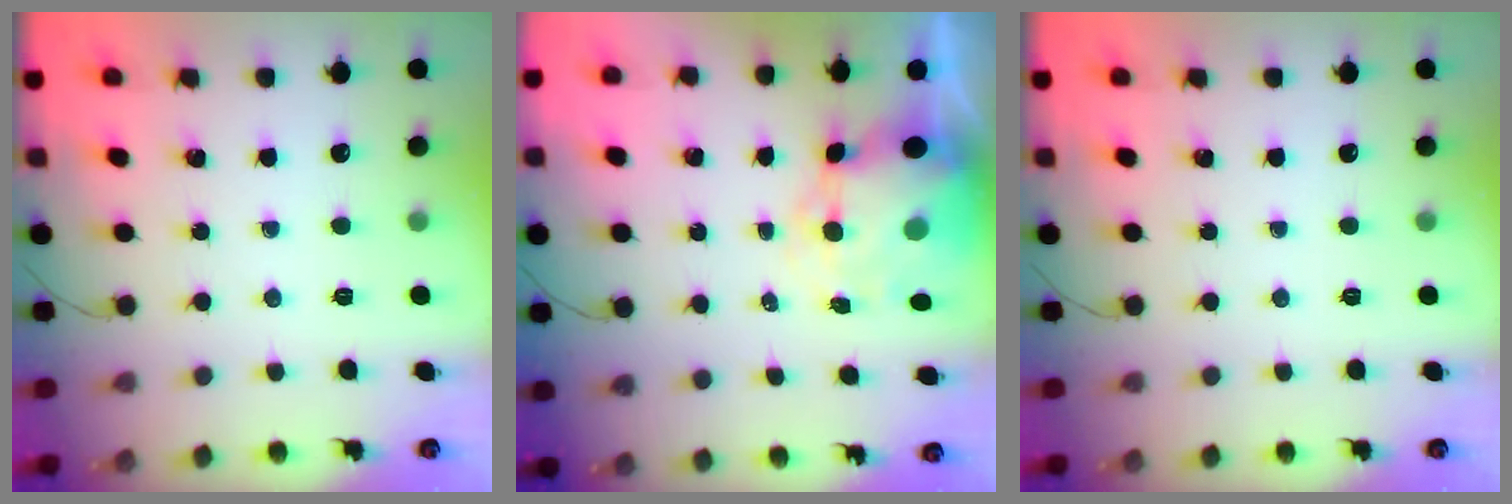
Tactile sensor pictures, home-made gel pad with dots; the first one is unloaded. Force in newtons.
{"total": 9.4, "press": 9.0, "slide": 2.5}
{"total": 0.0}